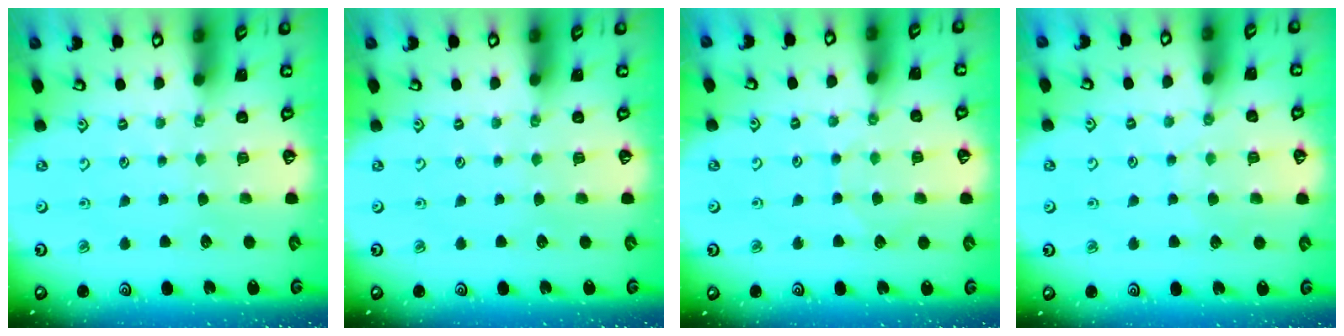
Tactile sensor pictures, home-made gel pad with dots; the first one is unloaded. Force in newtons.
{"total": 0.0}
{"total": 5.2, "press": 5.2, "slide": 0.4}
{"total": 4.7, "press": 4.7, "slide": 0.6}